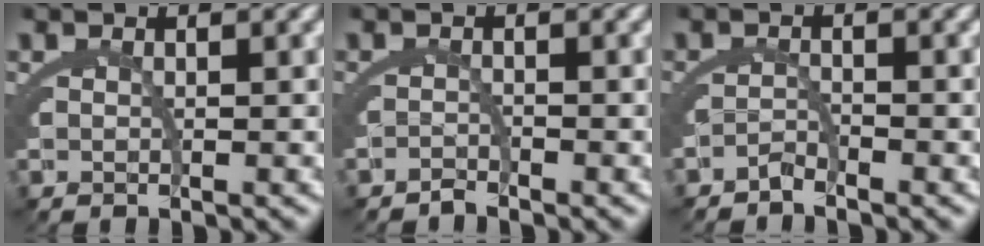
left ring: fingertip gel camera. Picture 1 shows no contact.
{"total": 1.4, "force": [-1.2, -0.6, -0.1], "torque": [0.008, -0.006, -0.020]}
{"total": 1.6, "force": [-1.5, -0.2, 0.3], "torque": [-0.004, -0.008, -0.028]}